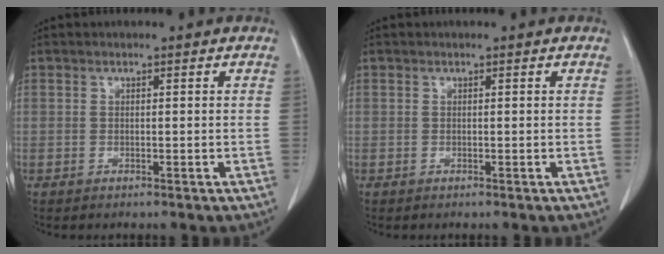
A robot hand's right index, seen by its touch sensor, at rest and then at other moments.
{"total": 0.0}